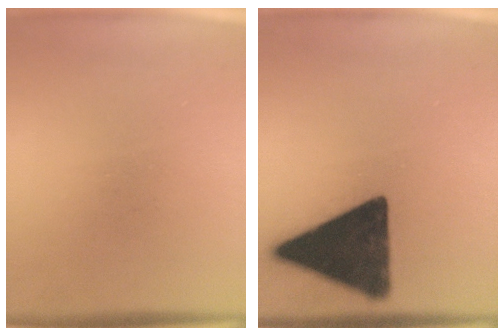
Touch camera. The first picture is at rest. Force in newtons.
{"total": 16.1}